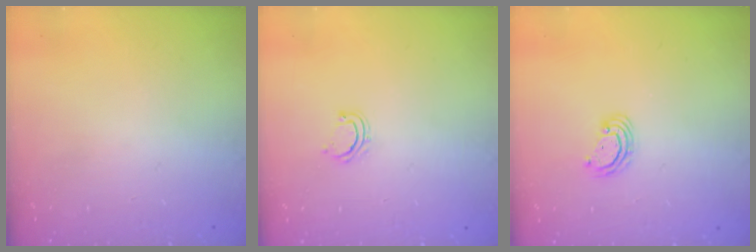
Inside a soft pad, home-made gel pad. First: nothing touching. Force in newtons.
{"total": 4.1, "press": 4.0, "slide": 1.0}
{"total": 3.2, "press": 3.2, "slide": 0.3}